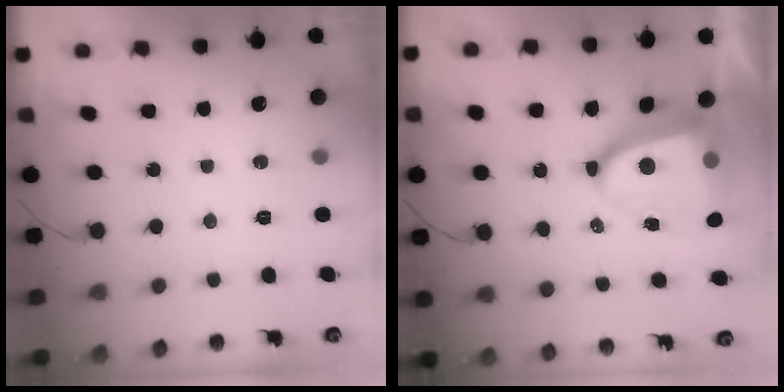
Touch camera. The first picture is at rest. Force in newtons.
{"total": 14.0, "press": 13.9, "slide": 1.5}